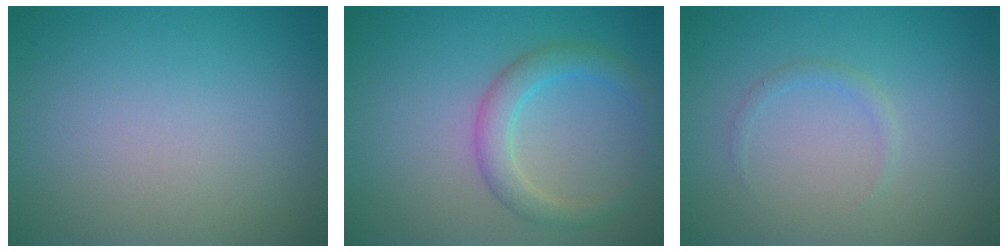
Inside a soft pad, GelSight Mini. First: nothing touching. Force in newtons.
{"total": 3.0, "press": 3.0, "slide": 0.1}
{"total": 0.8, "press": 0.8, "slide": 0.0}